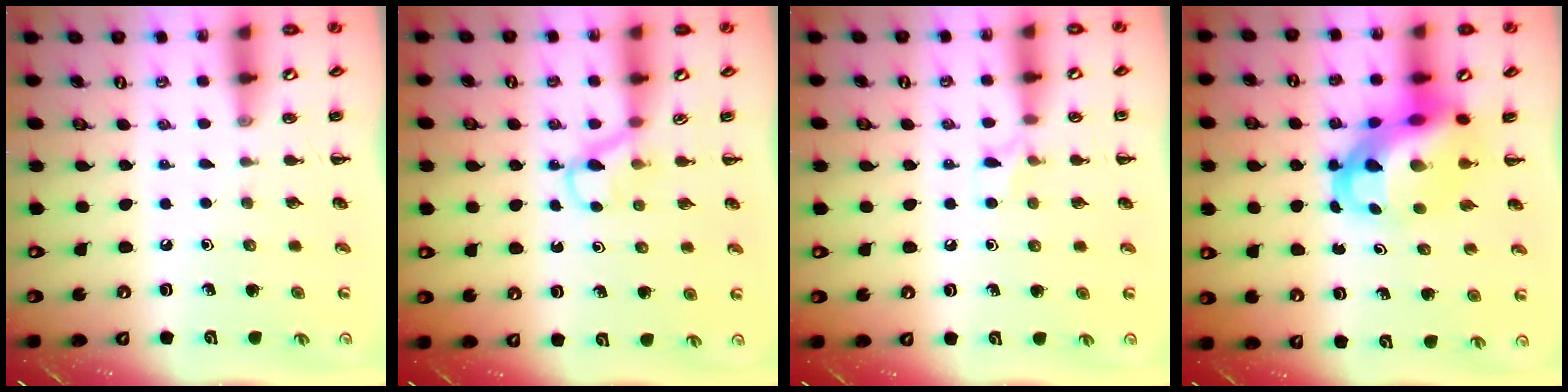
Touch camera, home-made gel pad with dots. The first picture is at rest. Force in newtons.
{"total": 3.3, "press": 3.1, "slide": 1.1}
{"total": 5.2, "press": 4.9, "slide": 1.6}
{"total": 12.4, "press": 11.9, "slide": 3.2}